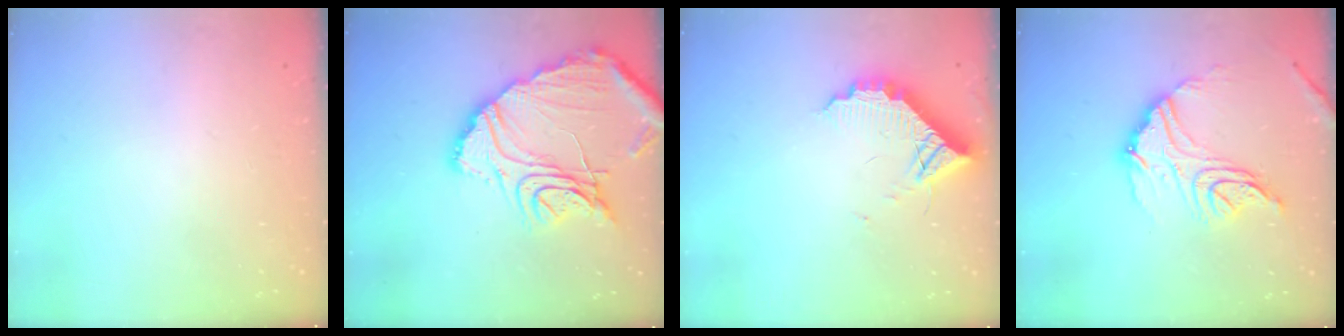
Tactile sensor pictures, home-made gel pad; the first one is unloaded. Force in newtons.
{"total": 20.2, "press": 20.1, "slide": 2.1}
{"total": 10.3, "press": 10.3, "slide": 0.5}
{"total": 16.5, "press": 16.4, "slide": 1.6}